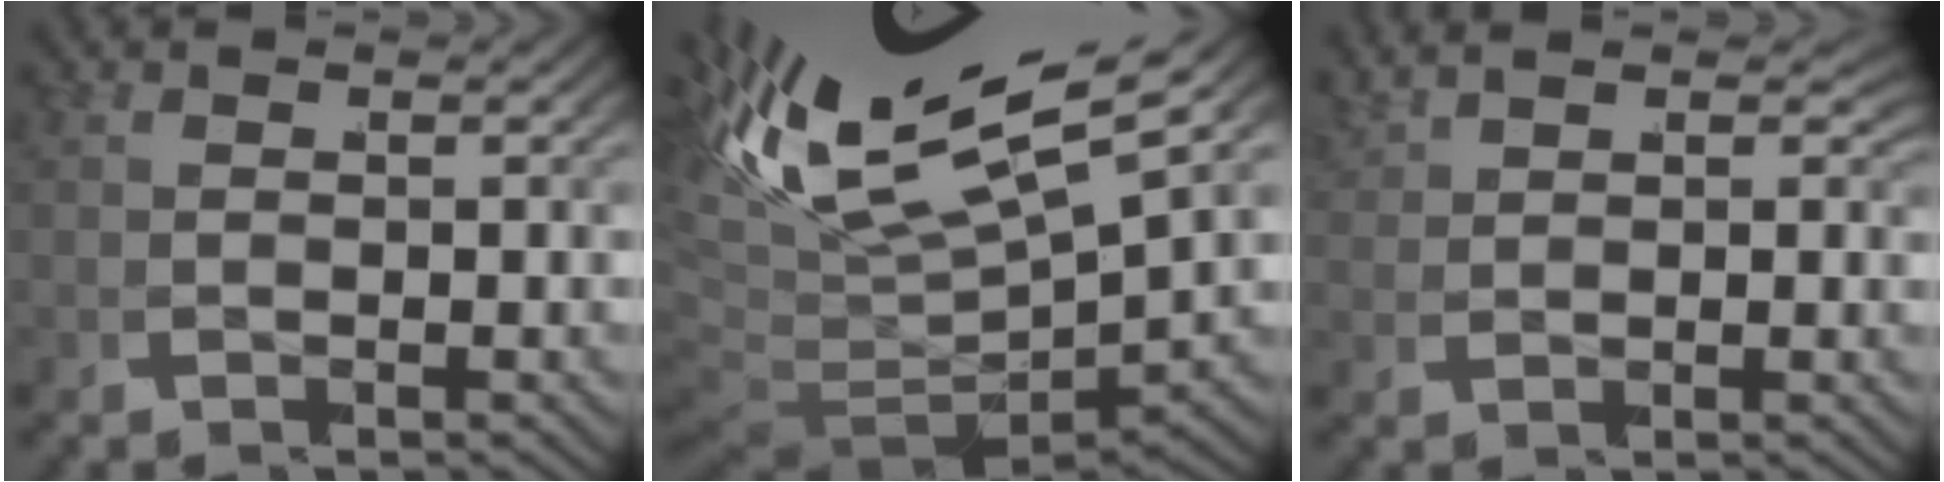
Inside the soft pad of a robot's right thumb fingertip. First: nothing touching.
{"total": 13.2, "force": [1.1, 8.1, 10.4], "torque": [-0.201, -0.024, 0.031]}
{"total": 2.2, "force": [2.2, 0.2, 0.0], "torque": [0.006, 0.012, 0.036]}